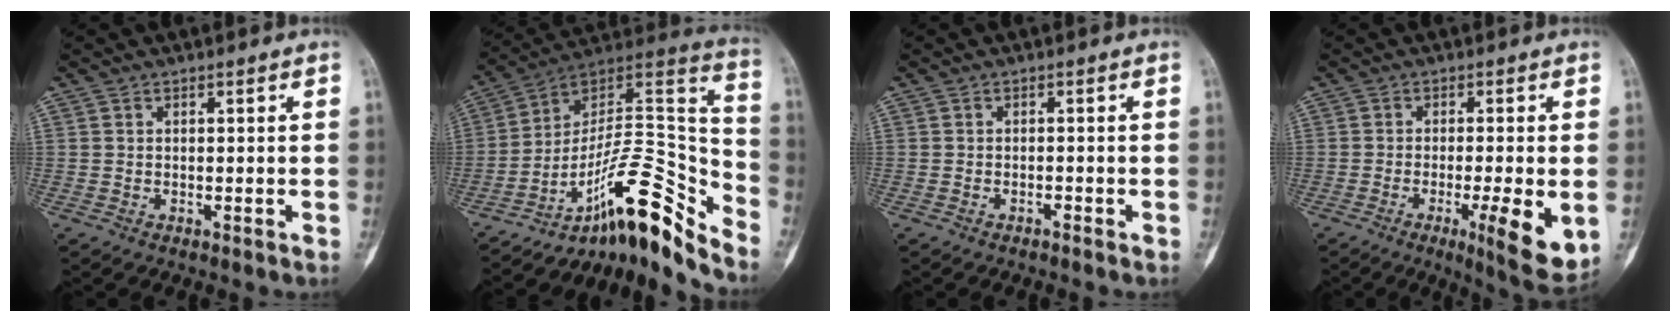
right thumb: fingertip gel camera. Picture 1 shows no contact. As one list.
[{"total": 21.2, "force": [-14.7, 5.7, 14.1], "torque": [-0.184, 0.150, -0.238]}, {"total": 0.6, "force": [-0.5, 0.2, 0.2], "torque": [-0.003, 0.006, -0.008]}, {"total": 9.8, "force": [-2.4, 1.8, 9.3], "torque": [-0.130, -0.019, -0.031]}]